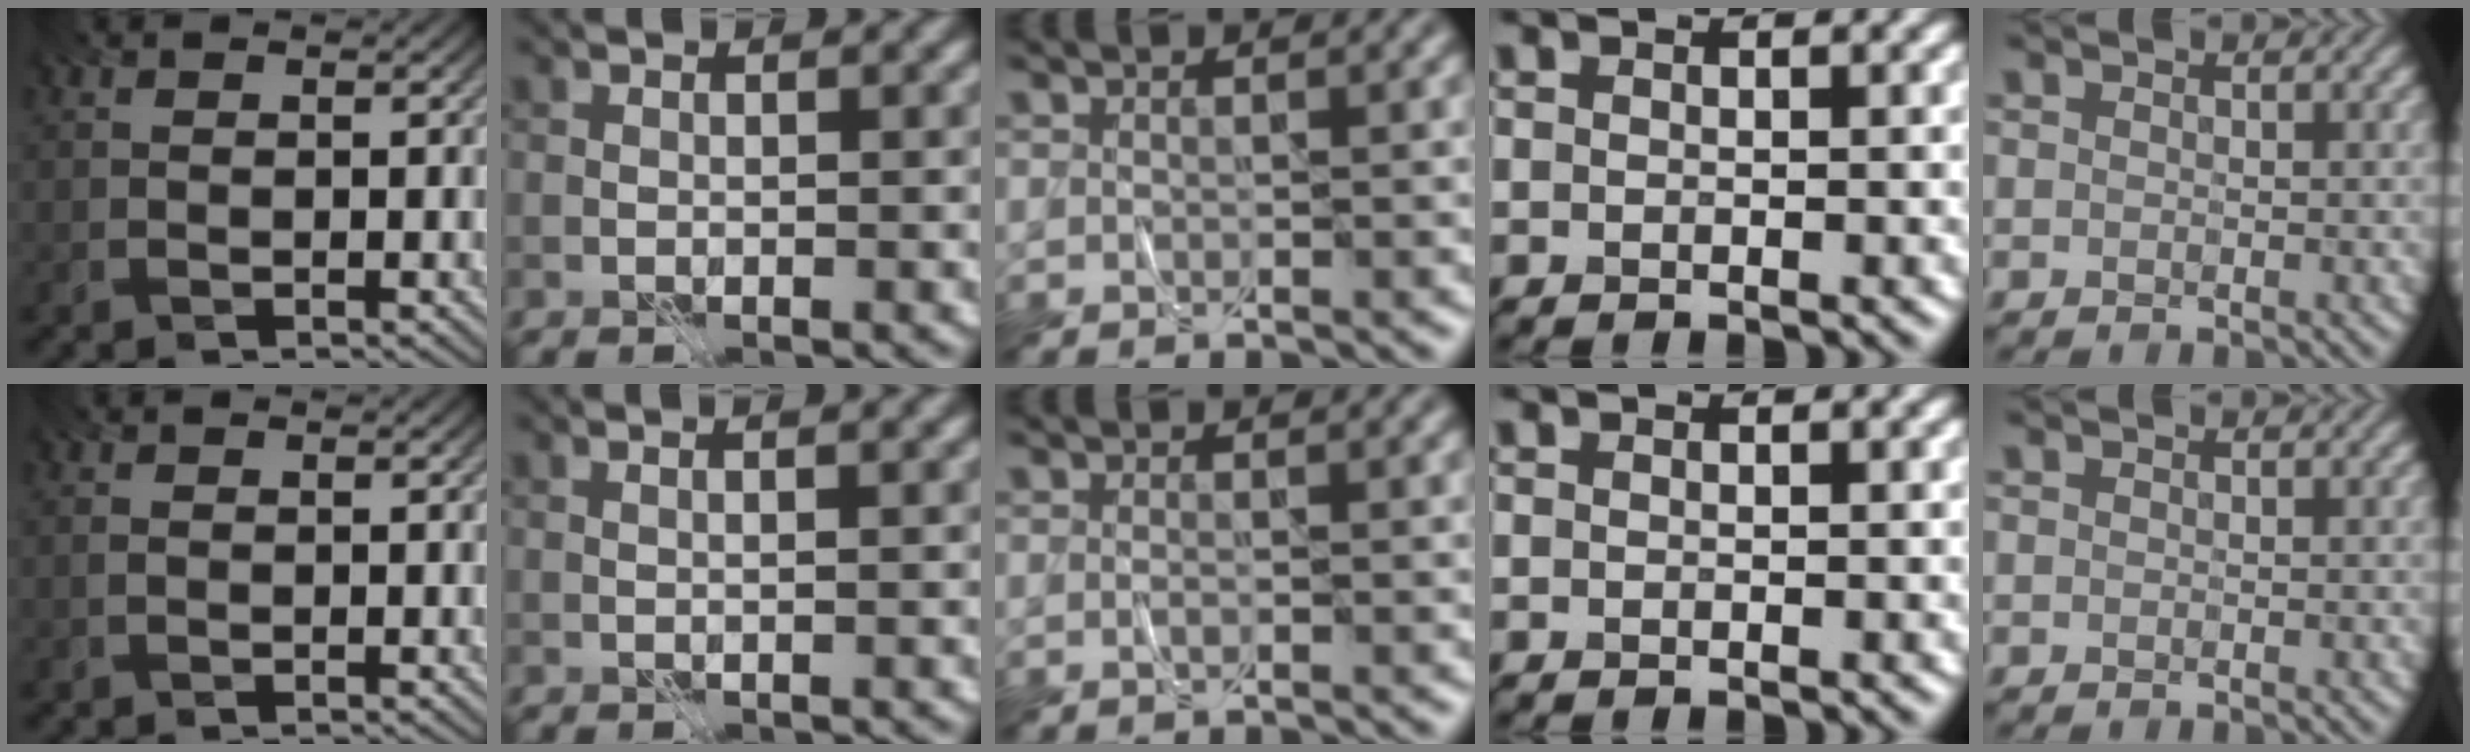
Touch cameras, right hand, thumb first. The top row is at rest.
{"thumb": {"total": 0.6, "force": [-0.4, 0.4, 0.2], "torque": [-0.003, -0.002, -0.007]}, "index": {"total": 1.8, "force": [1.0, 0.6, 1.4], "torque": [-0.008, -0.001, -0.004]}, "middle": {"total": 0.5, "force": [-0.2, 0.1, 0.5], "torque": [-0.010, -0.001, -0.002]}}